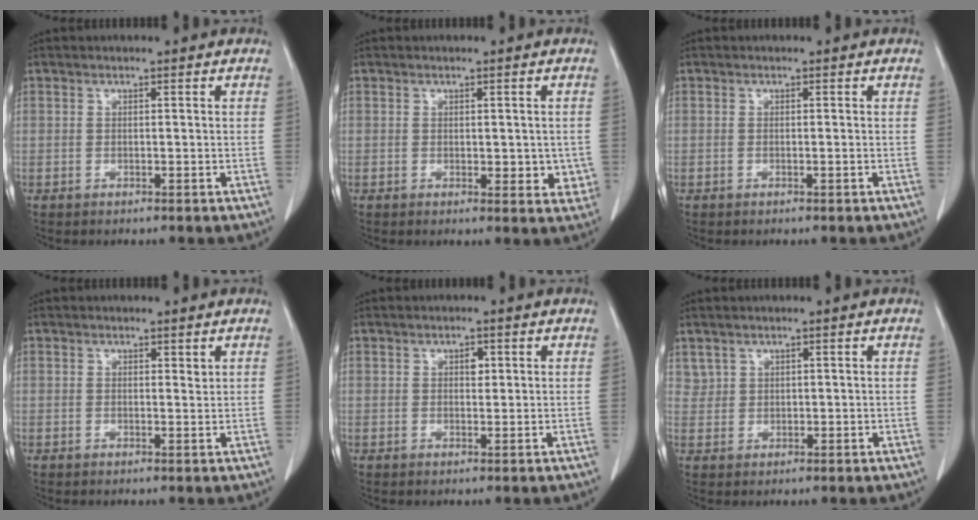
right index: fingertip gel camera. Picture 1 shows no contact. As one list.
[{"total": 4.2, "force": [-0.3, 2.3, 3.5], "torque": [-0.025, -0.004, 0.002]}, {"total": 0.0}, {"total": 0.7, "force": [0.5, 0.2, 0.4], "torque": [-0.009, -0.005, 0.007]}, {"total": 1.4, "force": [0.5, 0.8, 1.0], "torque": [-0.015, -0.001, 0.006]}, {"total": 1.9, "force": [1.5, 1.2, 0.1], "torque": [0.009, 0.005, 0.029]}]